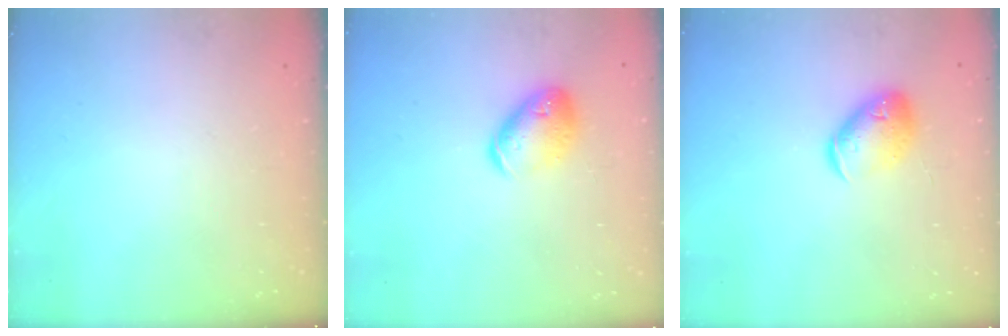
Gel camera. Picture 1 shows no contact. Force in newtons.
{"total": 12.5, "press": 12.3, "slide": 2.2}
{"total": 10.8, "press": 10.7, "slide": 1.4}